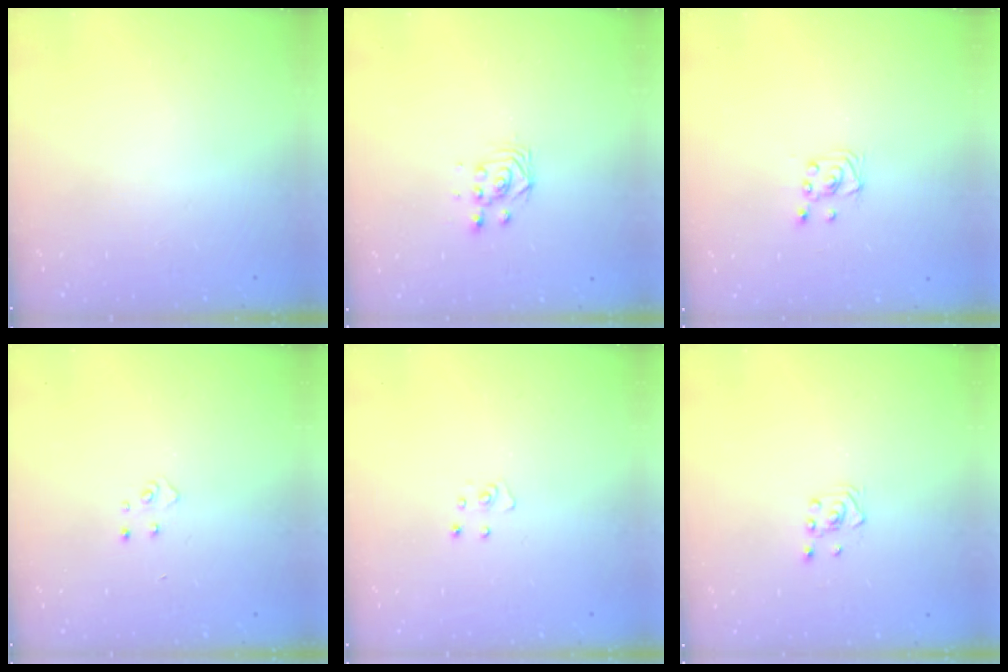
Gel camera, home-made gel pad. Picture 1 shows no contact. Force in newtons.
{"total": 2.9, "press": 2.9, "slide": 0.4}
{"total": 2.0, "press": 2.0, "slide": 0.2}
{"total": 3.3, "press": 3.3, "slide": 0.4}
{"total": 3.9, "press": 3.9, "slide": 0.3}
{"total": 2.8, "press": 2.6, "slide": 1.1}